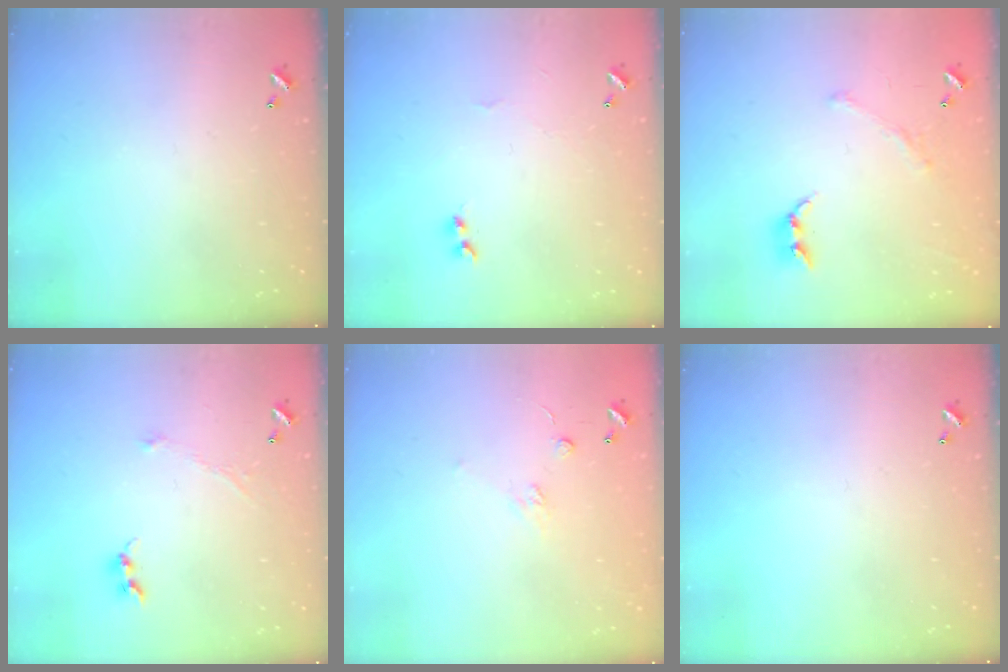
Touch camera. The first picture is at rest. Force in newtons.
{"total": 2.0, "press": 1.9, "slide": 0.6}
{"total": 2.3, "press": 2.0, "slide": 1.0}
{"total": 1.2, "press": 1.2, "slide": 0.1}
{"total": 2.5, "press": 2.3, "slide": 1.0}
{"total": 0.0}